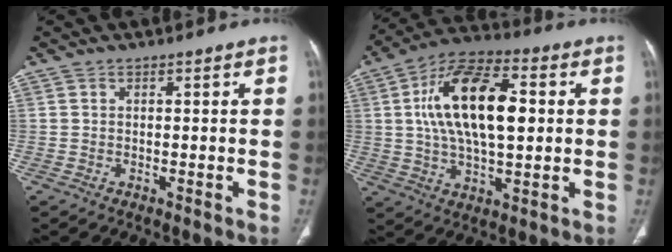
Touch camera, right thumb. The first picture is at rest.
{"total": 19.1, "force": [2.9, 9.1, 16.5], "torque": [-0.282, 0.013, 0.044]}